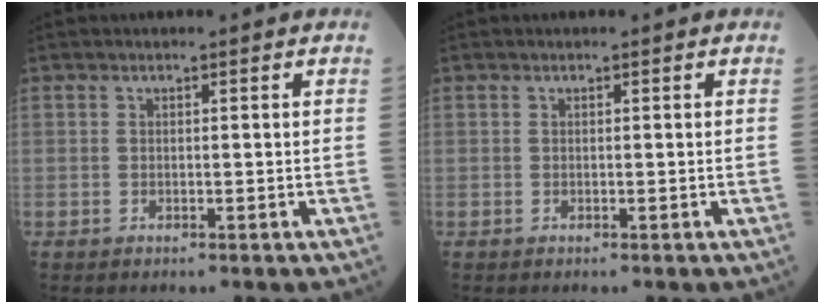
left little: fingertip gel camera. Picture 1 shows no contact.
{"total": 0.0}